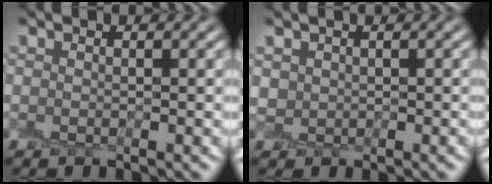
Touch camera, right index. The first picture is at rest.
{"total": 1.1, "force": [0.4, 1.0, 0.0], "torque": [0.003, 0.001, 0.008]}